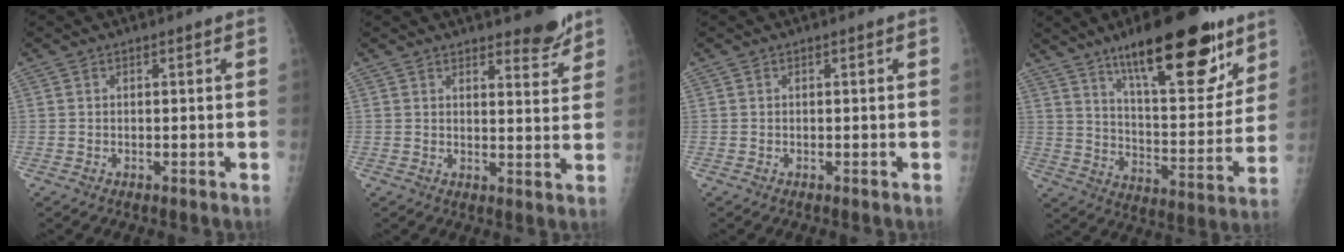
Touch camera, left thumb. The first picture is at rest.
{"total": 5.2, "force": [4.3, 1.5, 2.6], "torque": [-0.014, -0.033, 0.058]}
{"total": 0.0}
{"total": 23.8, "force": [15.0, 7.7, 16.8], "torque": [-0.205, -0.066, 0.235]}